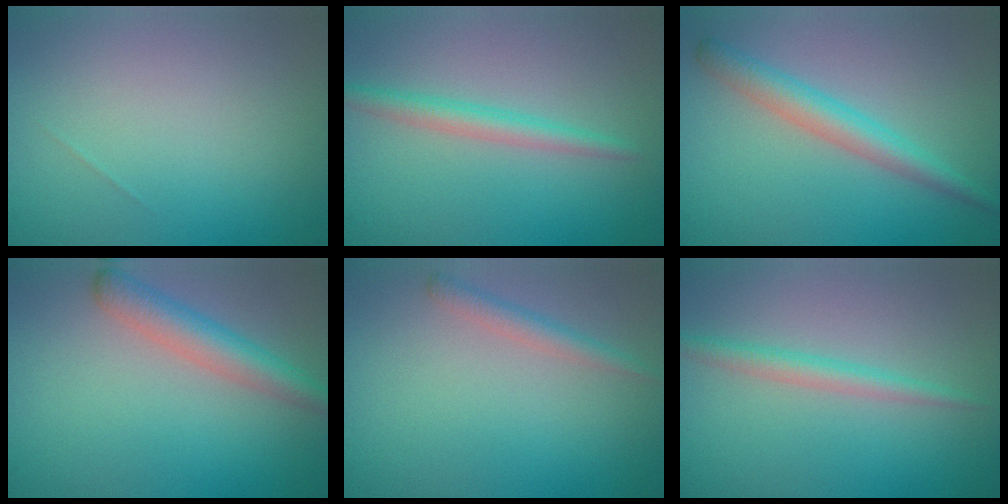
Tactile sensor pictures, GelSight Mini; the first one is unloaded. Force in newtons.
{"total": 2.3, "press": 2.3, "slide": 0.1}
{"total": 3.4, "press": 3.4, "slide": 0.1}
{"total": 3.8, "press": 3.8, "slide": 0.2}
{"total": 1.7, "press": 1.7, "slide": 0.1}
{"total": 2.0, "press": 2.0, "slide": 0.1}